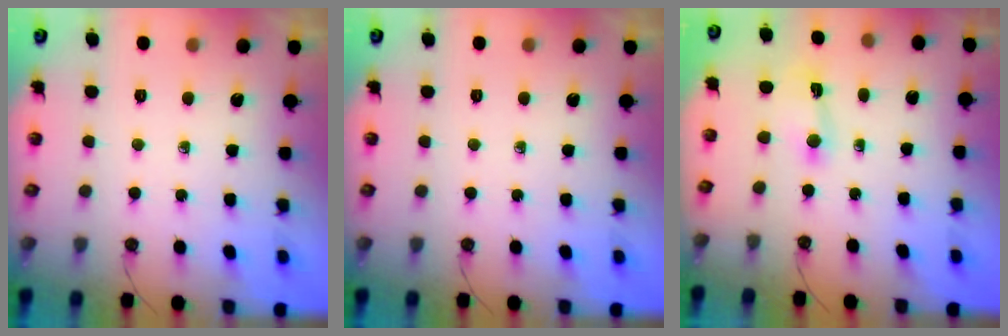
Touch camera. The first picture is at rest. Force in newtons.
{"total": 0.0}
{"total": 2.0, "press": 2.0, "slide": 0.4}